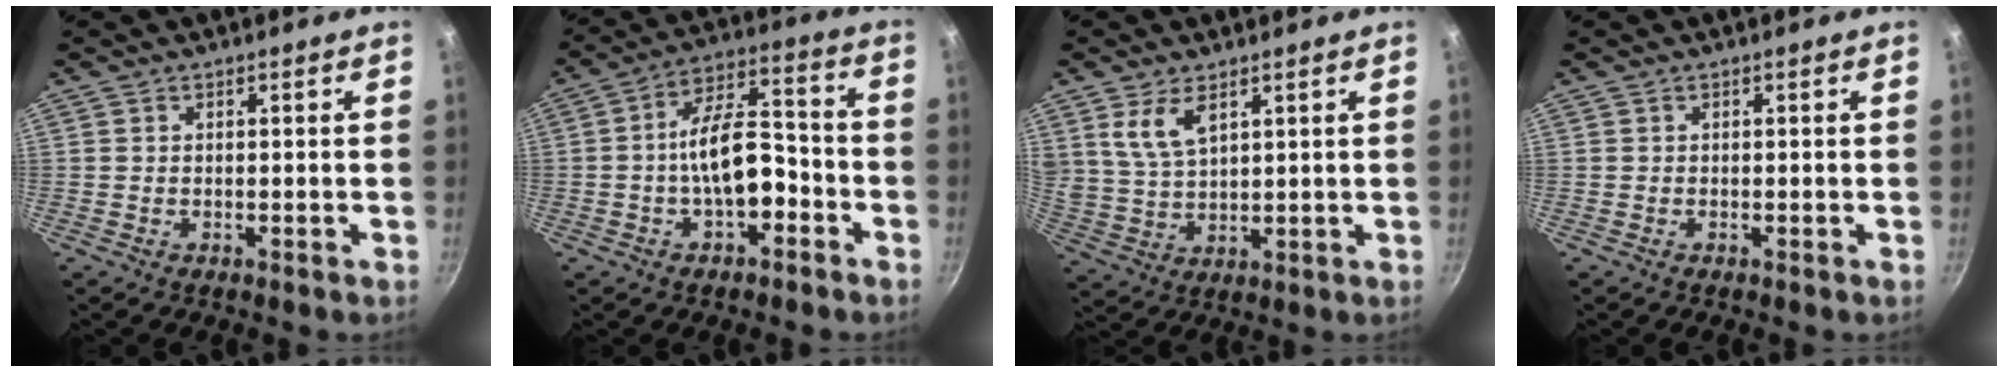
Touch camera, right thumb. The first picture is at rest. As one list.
[{"total": 12.0, "force": [-3.5, 6.3, 9.6], "torque": [-0.129, 0.056, -0.060]}, {"total": 7.4, "force": [3.7, 3.8, 5.1], "torque": [-0.091, -0.022, 0.084]}, {"total": 0.0}]